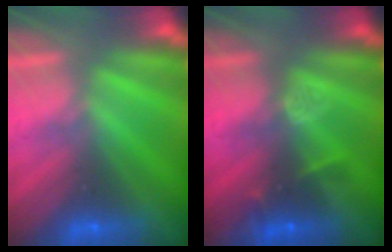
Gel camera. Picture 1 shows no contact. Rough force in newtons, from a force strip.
{"total": 3.3}